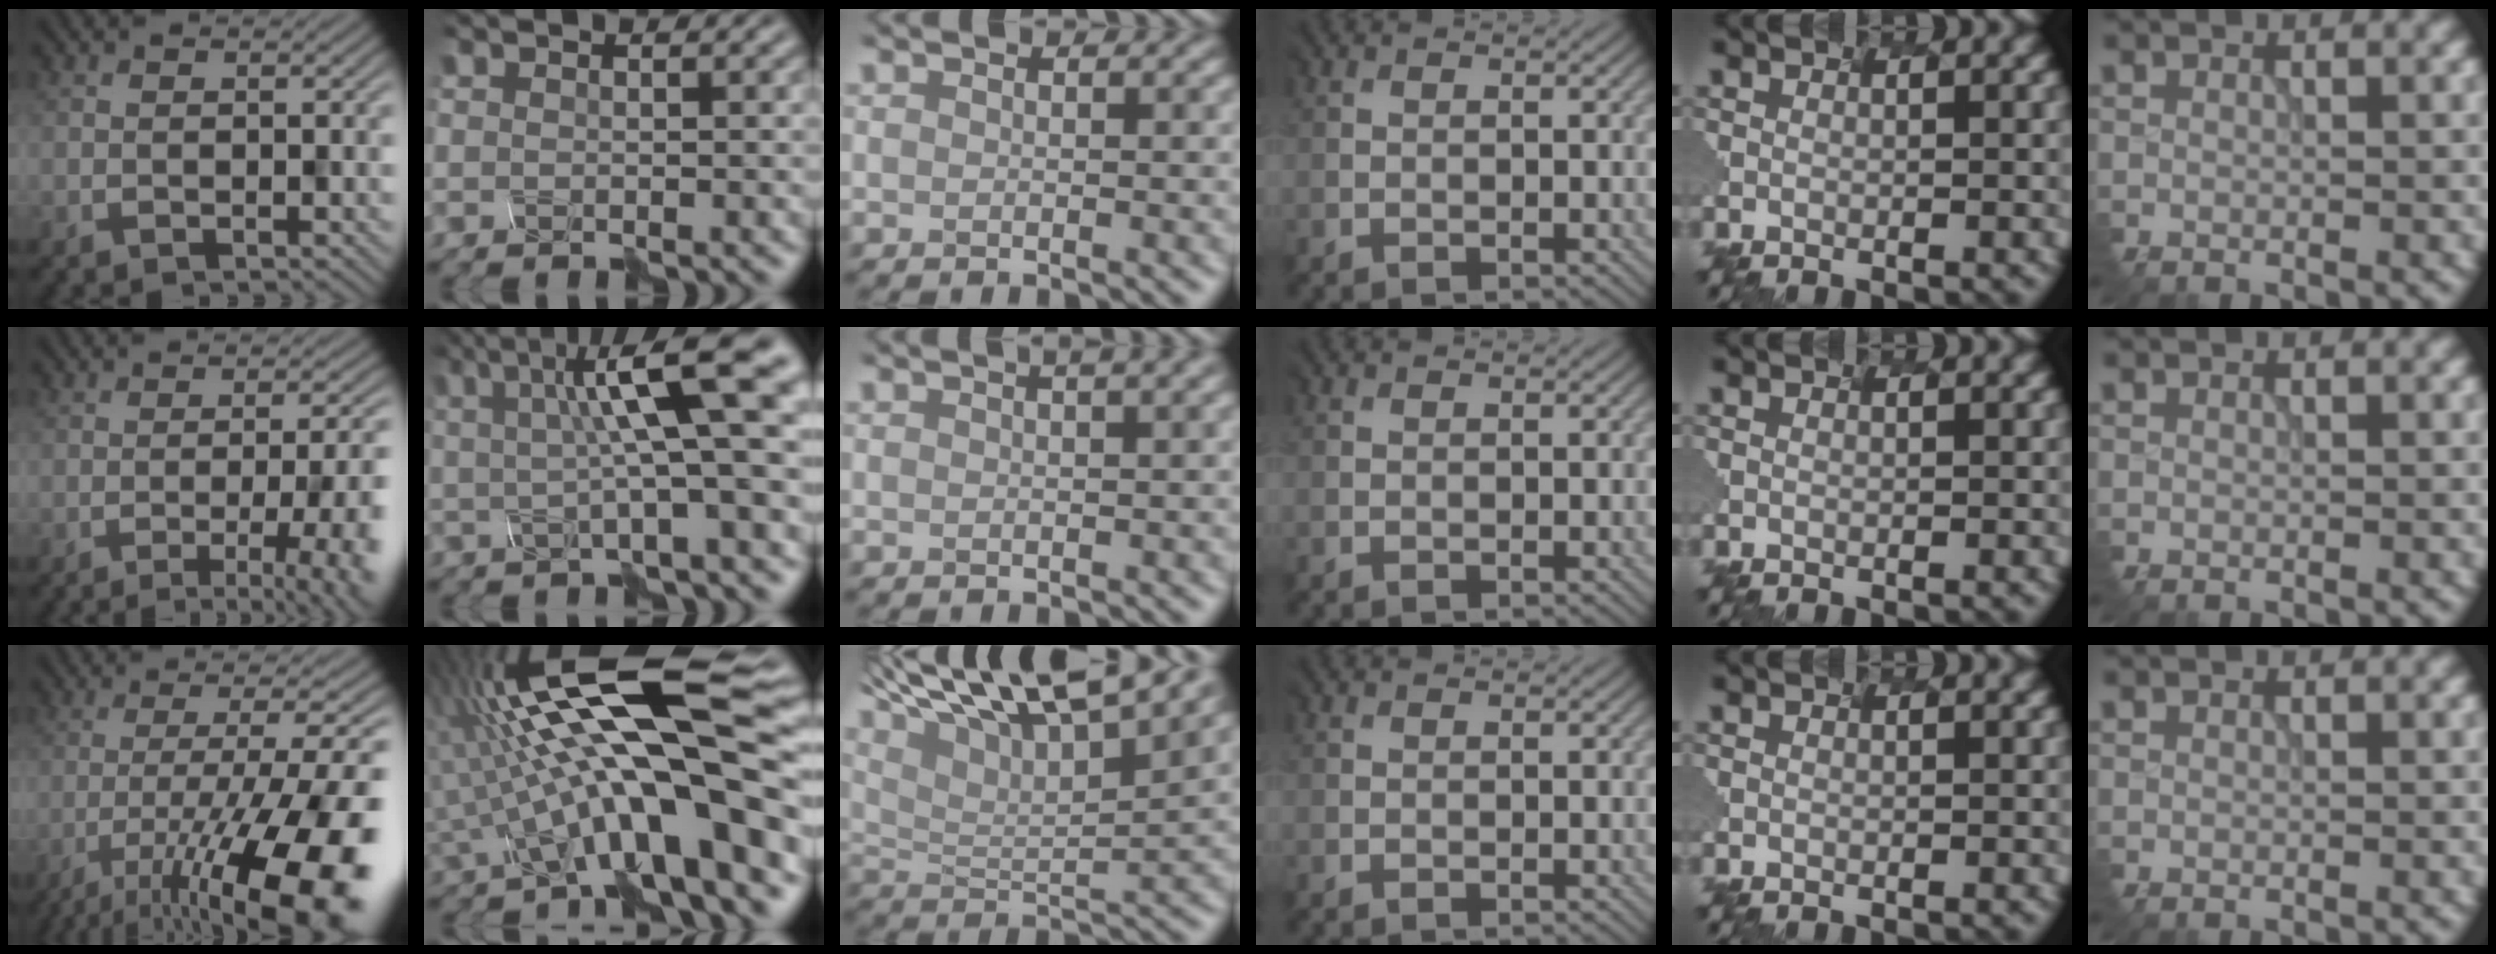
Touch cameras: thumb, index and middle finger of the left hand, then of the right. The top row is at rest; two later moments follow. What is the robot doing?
{"motion": "shake", "object": "plastic piggy bank"}